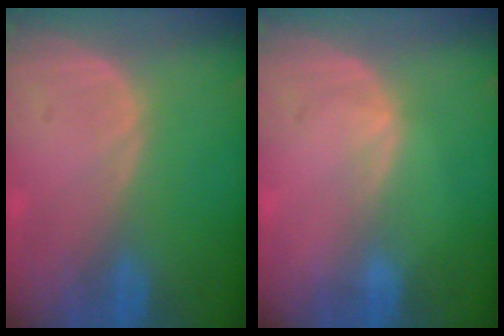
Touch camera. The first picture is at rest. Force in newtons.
{"total": 0.9, "press": 0.8, "slide": 0.2}